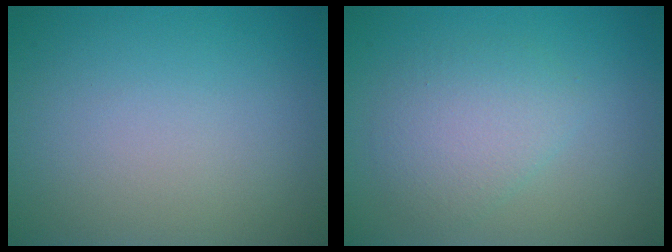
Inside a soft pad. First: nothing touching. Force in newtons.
{"total": 3.1, "press": 3.1, "slide": 0.1}